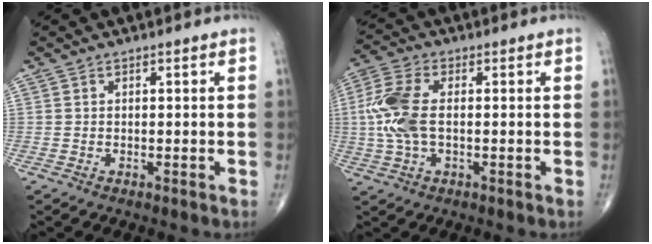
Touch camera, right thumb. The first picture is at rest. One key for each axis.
{"total": 9.5, "fx": 0.1, "fy": 4.9, "fz": 8.1, "tx": -0.203, "ty": 0.014, "tz": 0.001}